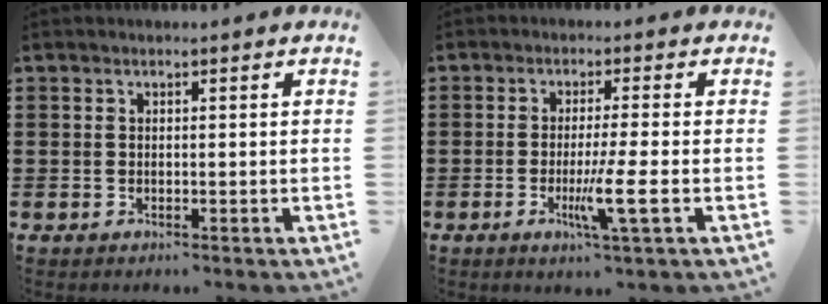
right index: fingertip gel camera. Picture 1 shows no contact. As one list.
[{"total": 6.3, "force": [-1.8, -0.3, 6.1], "torque": [-0.107, -0.019, -0.032]}]